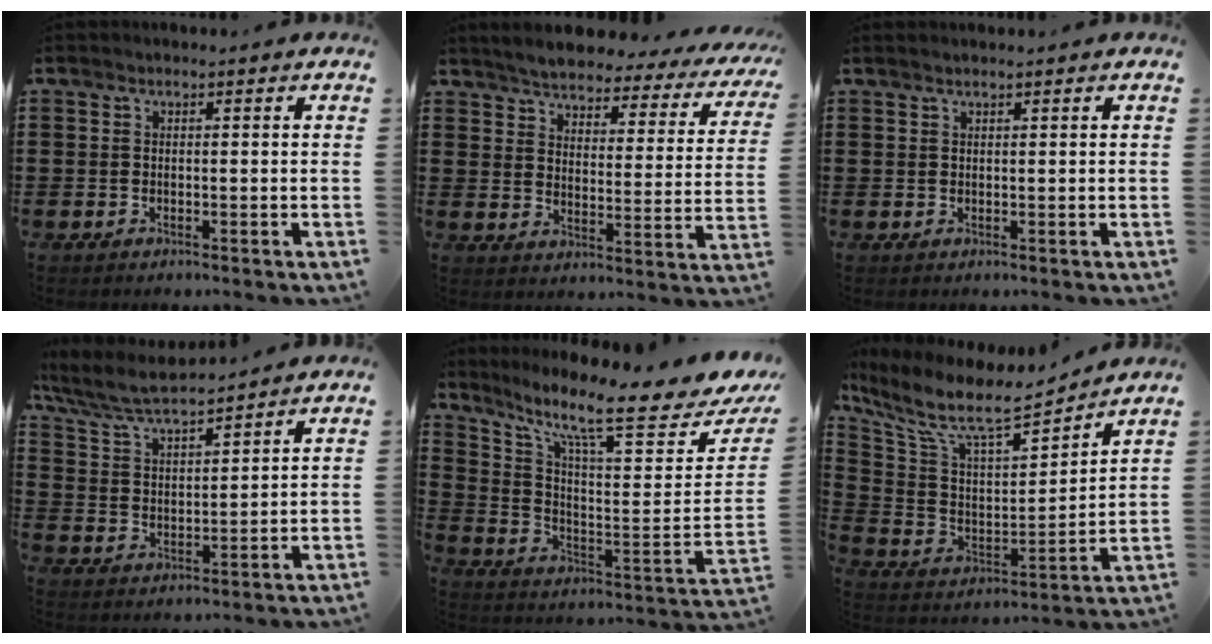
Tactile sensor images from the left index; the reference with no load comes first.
{"total": 3.9, "force": [3.8, 0.1, 0.9], "torque": [-0.041, -0.033, 0.058]}
{"total": 0.8, "force": [0.7, -0.1, 0.5], "torque": [-0.009, -0.001, 0.013]}
{"total": 5.8, "force": [5.2, 0.3, 2.5], "torque": [-0.070, -0.029, 0.089]}
{"total": 10.8, "force": [8.1, 1.1, 7.0], "torque": [-0.153, -0.067, 0.129]}
{"total": 9.3, "force": [7.4, 2.3, 5.2], "torque": [-0.134, -0.045, 0.122]}